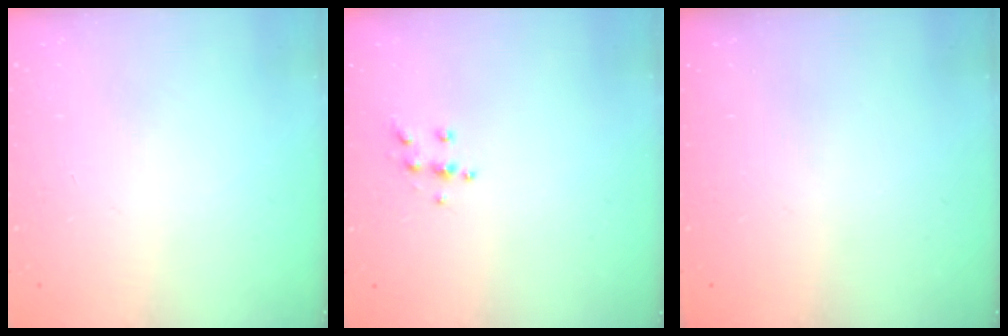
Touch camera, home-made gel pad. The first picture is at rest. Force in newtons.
{"total": 5.6, "press": 5.6, "slide": 0.5}
{"total": 0.0}